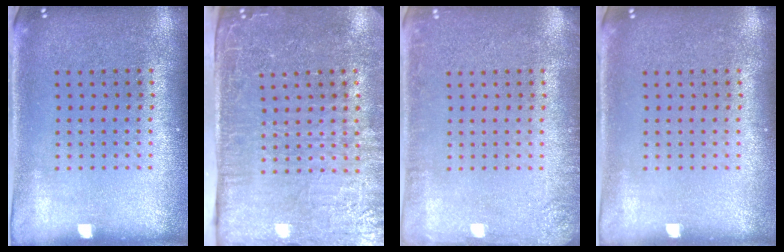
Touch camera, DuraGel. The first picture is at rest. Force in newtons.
{"total": 4.8, "press": 4.0, "slide": 2.6}
{"total": 1.7, "press": 1.7, "slide": 0.3}
{"total": 0.0}